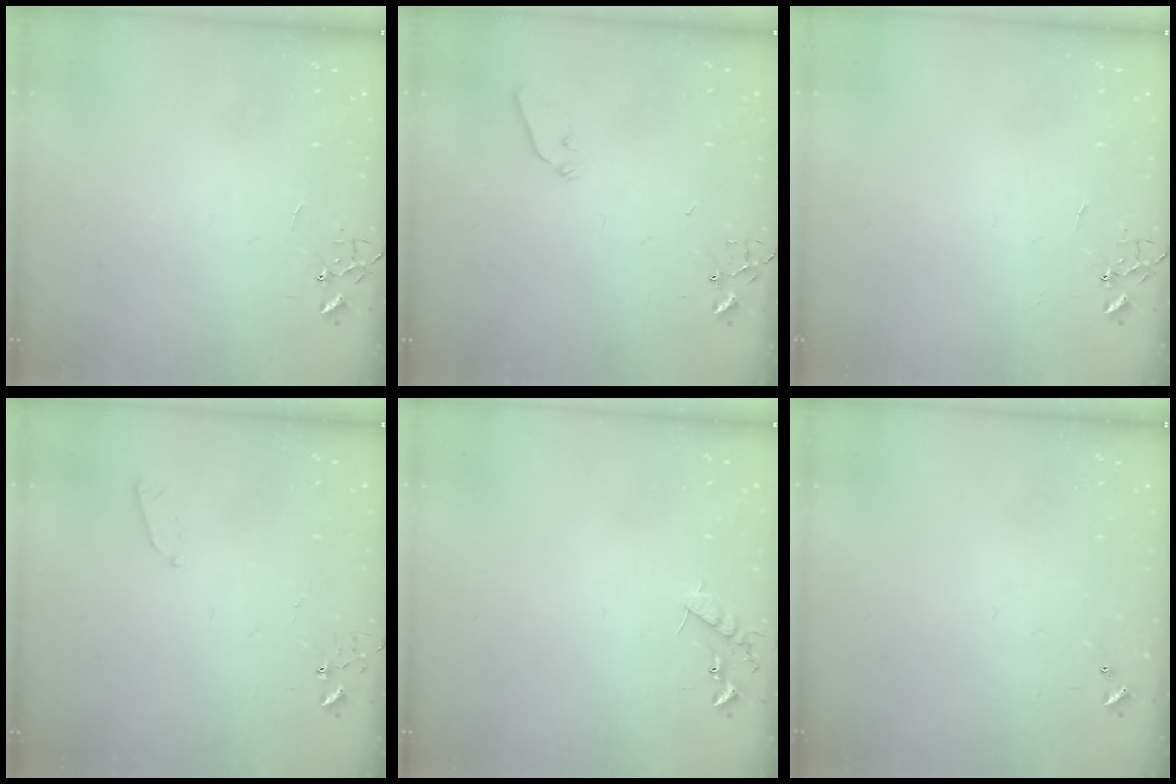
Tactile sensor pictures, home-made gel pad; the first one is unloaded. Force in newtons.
{"total": 5.0, "press": 5.0, "slide": 0.6}
{"total": 0.0}
{"total": 3.4, "press": 3.4, "slide": 0.5}
{"total": 7.6, "press": 7.6, "slide": 0.4}
{"total": 0.0}